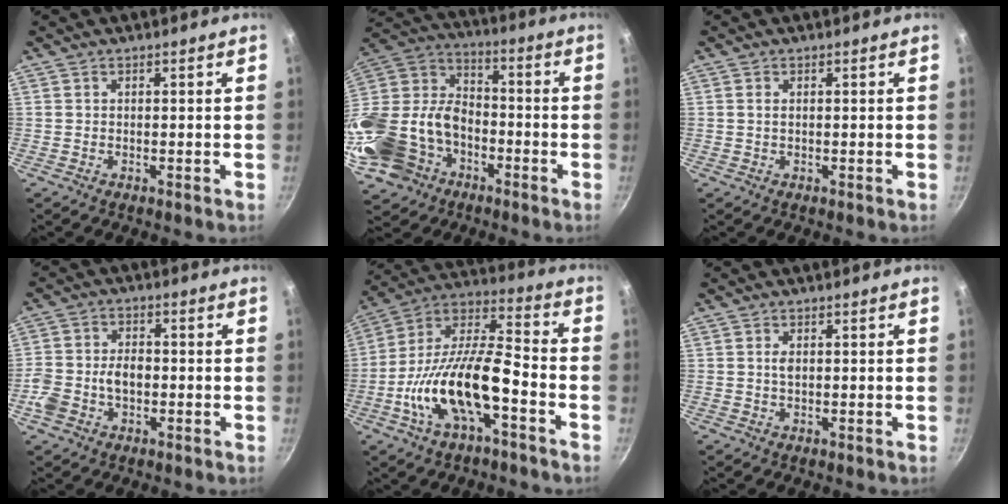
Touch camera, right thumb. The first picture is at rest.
{"total": 26.3, "force": [-9.5, 19.8, 14.5], "torque": [-0.322, 0.068, -0.166]}
{"total": 0.9, "force": [0.2, 0.5, 0.7], "torque": [-0.013, 0.002, 0.002]}
{"total": 7.7, "force": [-2.1, 5.2, 5.3], "torque": [-0.090, 0.028, -0.046]}
{"total": 19.4, "force": [-6.7, 7.6, 16.5], "torque": [-0.301, 0.048, -0.139]}
{"total": 1.4, "force": [0.2, 0.8, 1.1], "torque": [-0.020, 0.001, 0.002]}